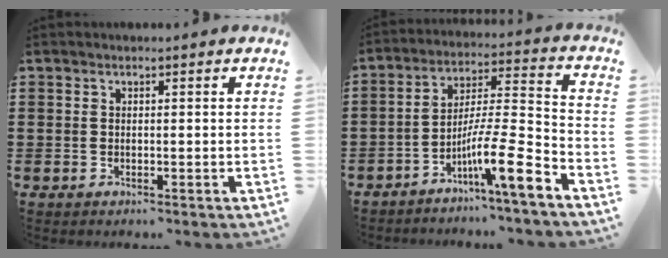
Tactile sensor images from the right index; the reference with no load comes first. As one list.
[{"total": 11.4, "force": [-6.6, 1.0, 9.3], "torque": [-0.167, -0.010, -0.125]}]